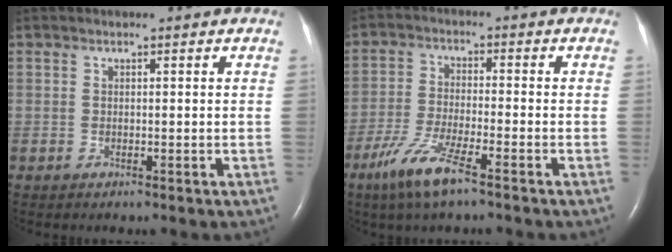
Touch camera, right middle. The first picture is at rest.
{"total": 7.8, "force": [-5.1, 0.7, 5.9], "torque": [-0.131, -0.017, -0.098]}